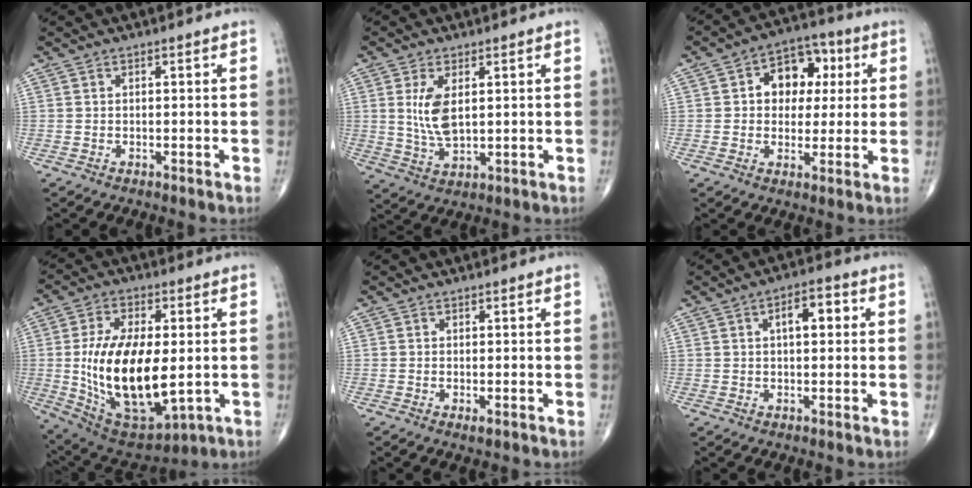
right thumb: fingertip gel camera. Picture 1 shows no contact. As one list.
[{"total": 7.1, "force": [1.5, 3.4, 6.0], "torque": [-0.117, -0.013, 0.039]}, {"total": 11.0, "force": [2.3, 8.1, 7.0], "torque": [-0.049, 0.014, 0.029]}, {"total": 21.9, "force": [-1.2, 10.7, 19.0], "torque": [-0.344, -0.013, 0.003]}, {"total": 0.9, "force": [-0.3, 0.2, 0.8], "torque": [-0.012, -0.003, -0.006]}, {"total": 5.6, "force": [1.3, 2.7, 4.8], "torque": [-0.059, 0.012, 0.014]}]